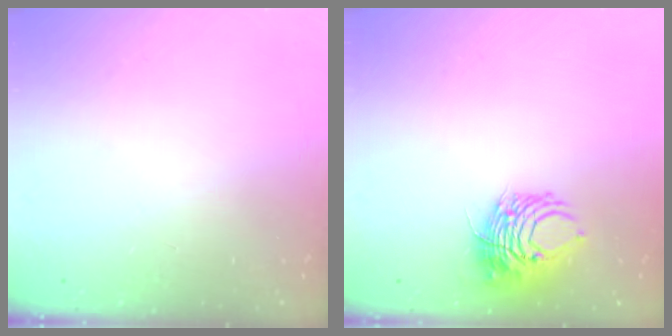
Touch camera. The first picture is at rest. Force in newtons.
{"total": 11.0, "press": 10.9, "slide": 0.7}